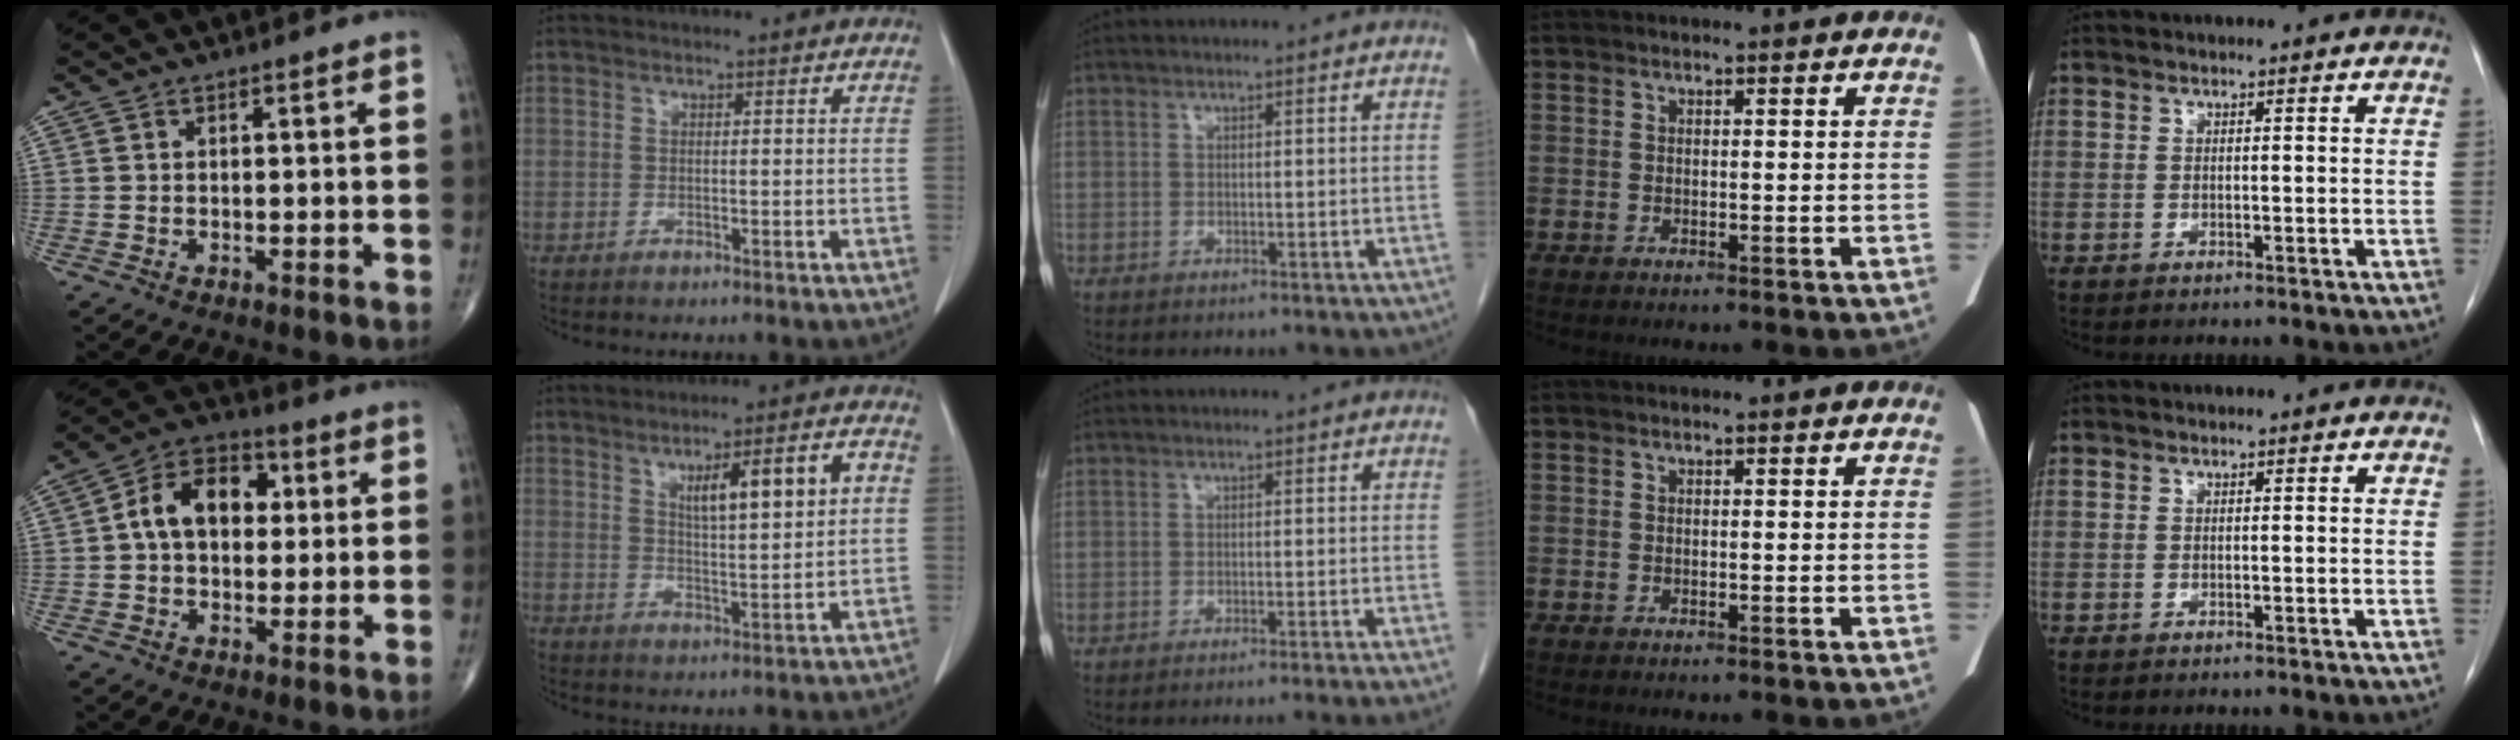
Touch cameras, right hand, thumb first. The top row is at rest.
{"thumb": {"total": 12.1, "force": [1.8, 8.3, 8.6], "torque": [-0.121, 0.025, 0.020]}, "index": {"total": 9.3, "force": [2.7, 1.5, 8.8], "torque": [-0.141, 0.009, 0.047]}, "middle": {"total": 6.8, "force": [-6.0, -2.2, 2.3], "torque": [-0.003, -0.015, -0.073]}}